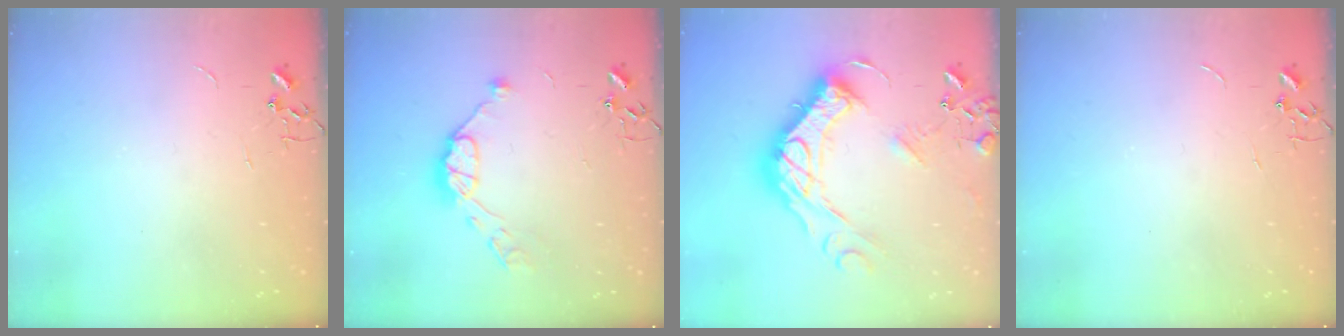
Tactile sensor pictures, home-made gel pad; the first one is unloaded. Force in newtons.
{"total": 10.5, "press": 10.5, "slide": 0.7}
{"total": 24.3, "press": 24.2, "slide": 2.1}
{"total": 0.0}